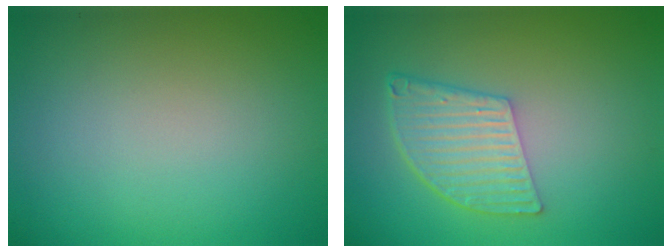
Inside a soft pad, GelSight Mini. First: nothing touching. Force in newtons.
{"total": 5.2, "press": 3.9, "slide": 3.5}